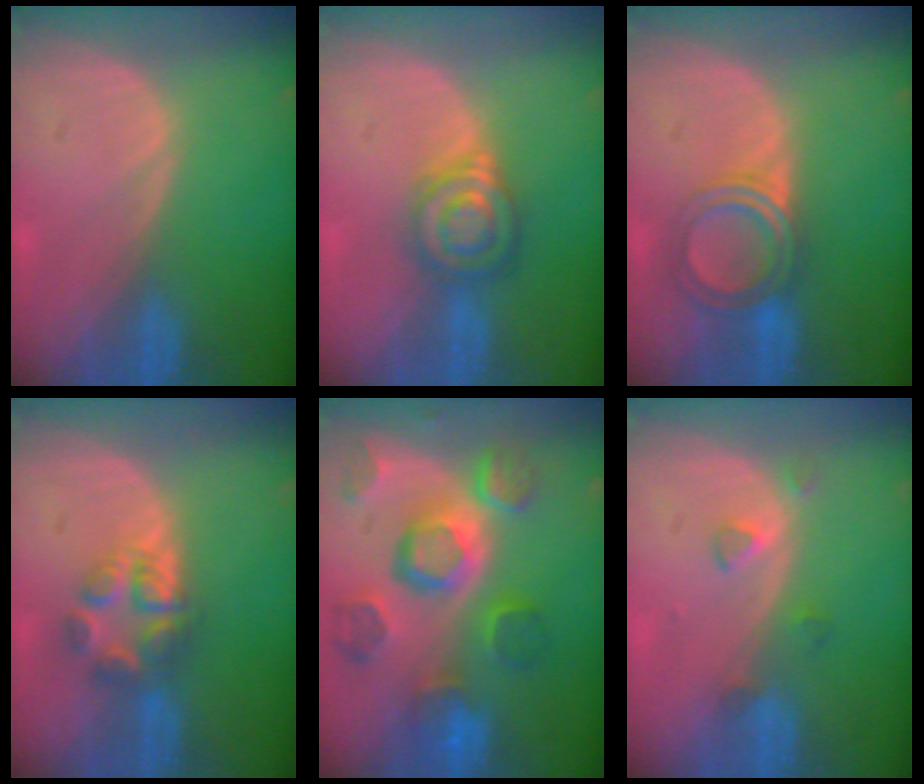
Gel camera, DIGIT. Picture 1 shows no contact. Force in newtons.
{"total": 6.0, "press": 5.9, "slide": 1.0}
{"total": 5.3, "press": 5.2, "slide": 0.4}
{"total": 5.8, "press": 5.6, "slide": 1.6}
{"total": 12.0, "press": 10.3, "slide": 6.2}
{"total": 2.5, "press": 2.3, "slide": 0.9}